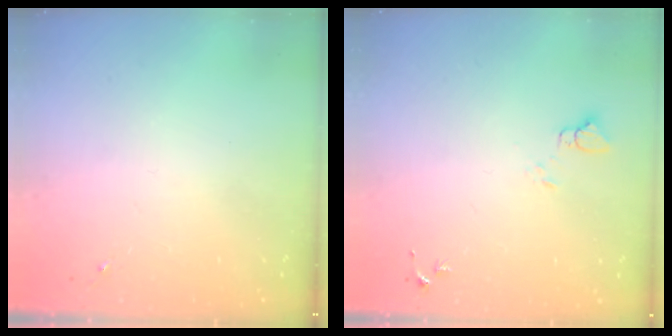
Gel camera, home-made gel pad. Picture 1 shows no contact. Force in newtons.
{"total": 3.9, "press": 3.9, "slide": 0.4}